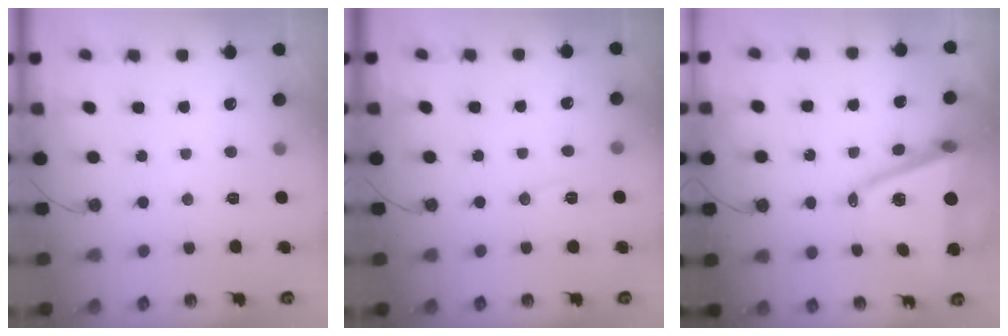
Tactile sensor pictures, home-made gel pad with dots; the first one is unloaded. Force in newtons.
{"total": 6.0, "press": 5.8, "slide": 1.7}
{"total": 12.1, "press": 11.4, "slide": 4.1}